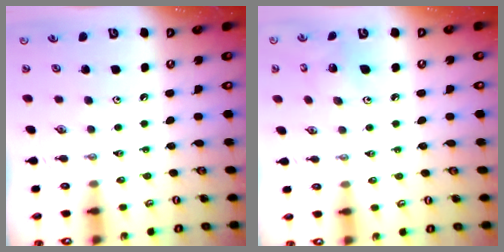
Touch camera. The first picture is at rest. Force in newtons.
{"total": 3.6, "press": 3.6, "slide": 0.3}